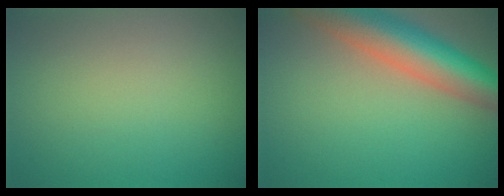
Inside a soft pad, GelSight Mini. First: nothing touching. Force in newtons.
{"total": 8.8, "press": 8.8, "slide": 0.2}